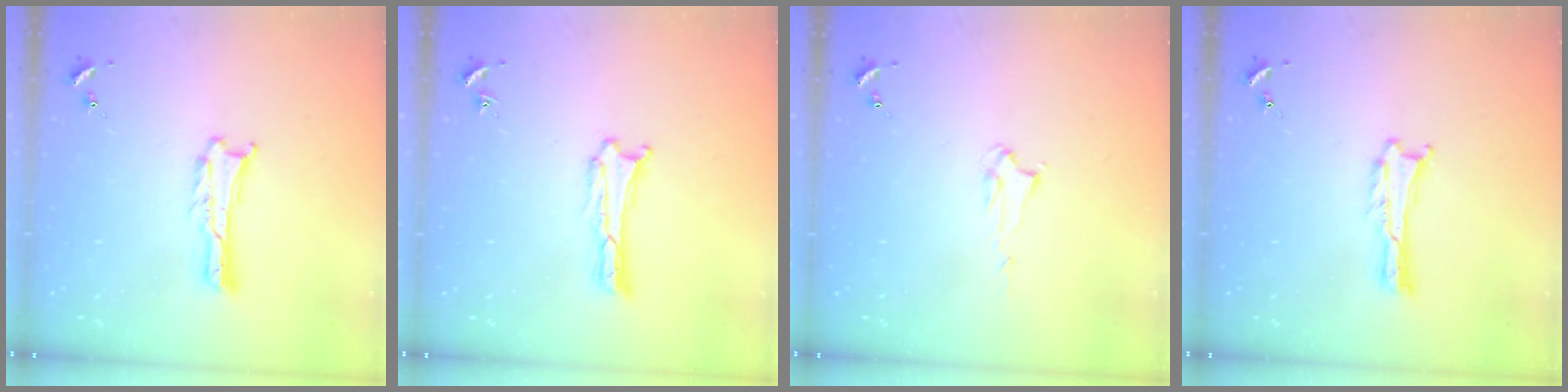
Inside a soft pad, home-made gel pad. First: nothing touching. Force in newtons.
{"total": 0.9, "press": 0.9, "slide": 0.0}
{"total": 2.0, "press": 2.0, "slide": 0.2}
{"total": 0.0}